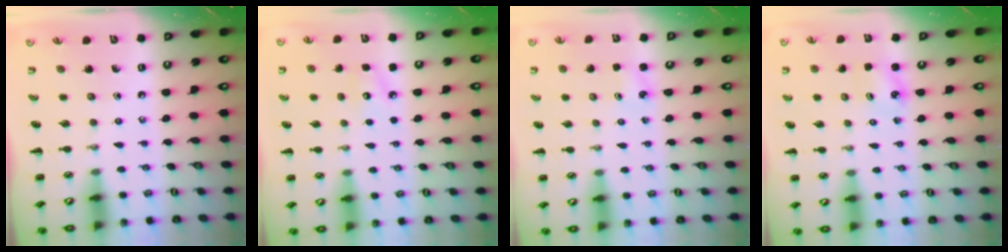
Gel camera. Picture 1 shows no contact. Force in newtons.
{"total": 6.3, "press": 6.1, "slide": 1.7}
{"total": 1.8, "press": 1.7, "slide": 0.5}
{"total": 2.9, "press": 2.9, "slide": 0.6}